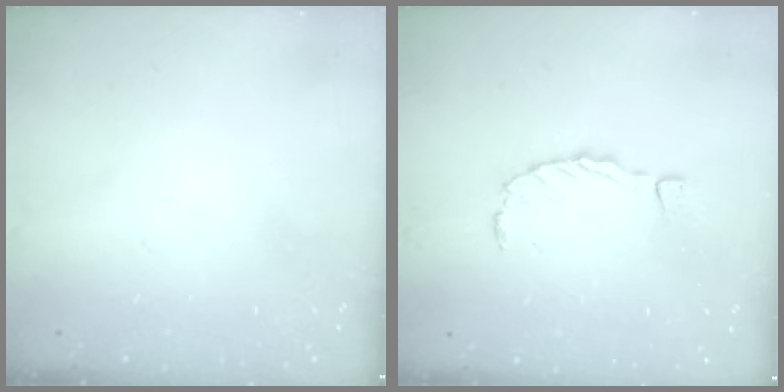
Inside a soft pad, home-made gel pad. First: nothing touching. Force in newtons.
{"total": 0.0}